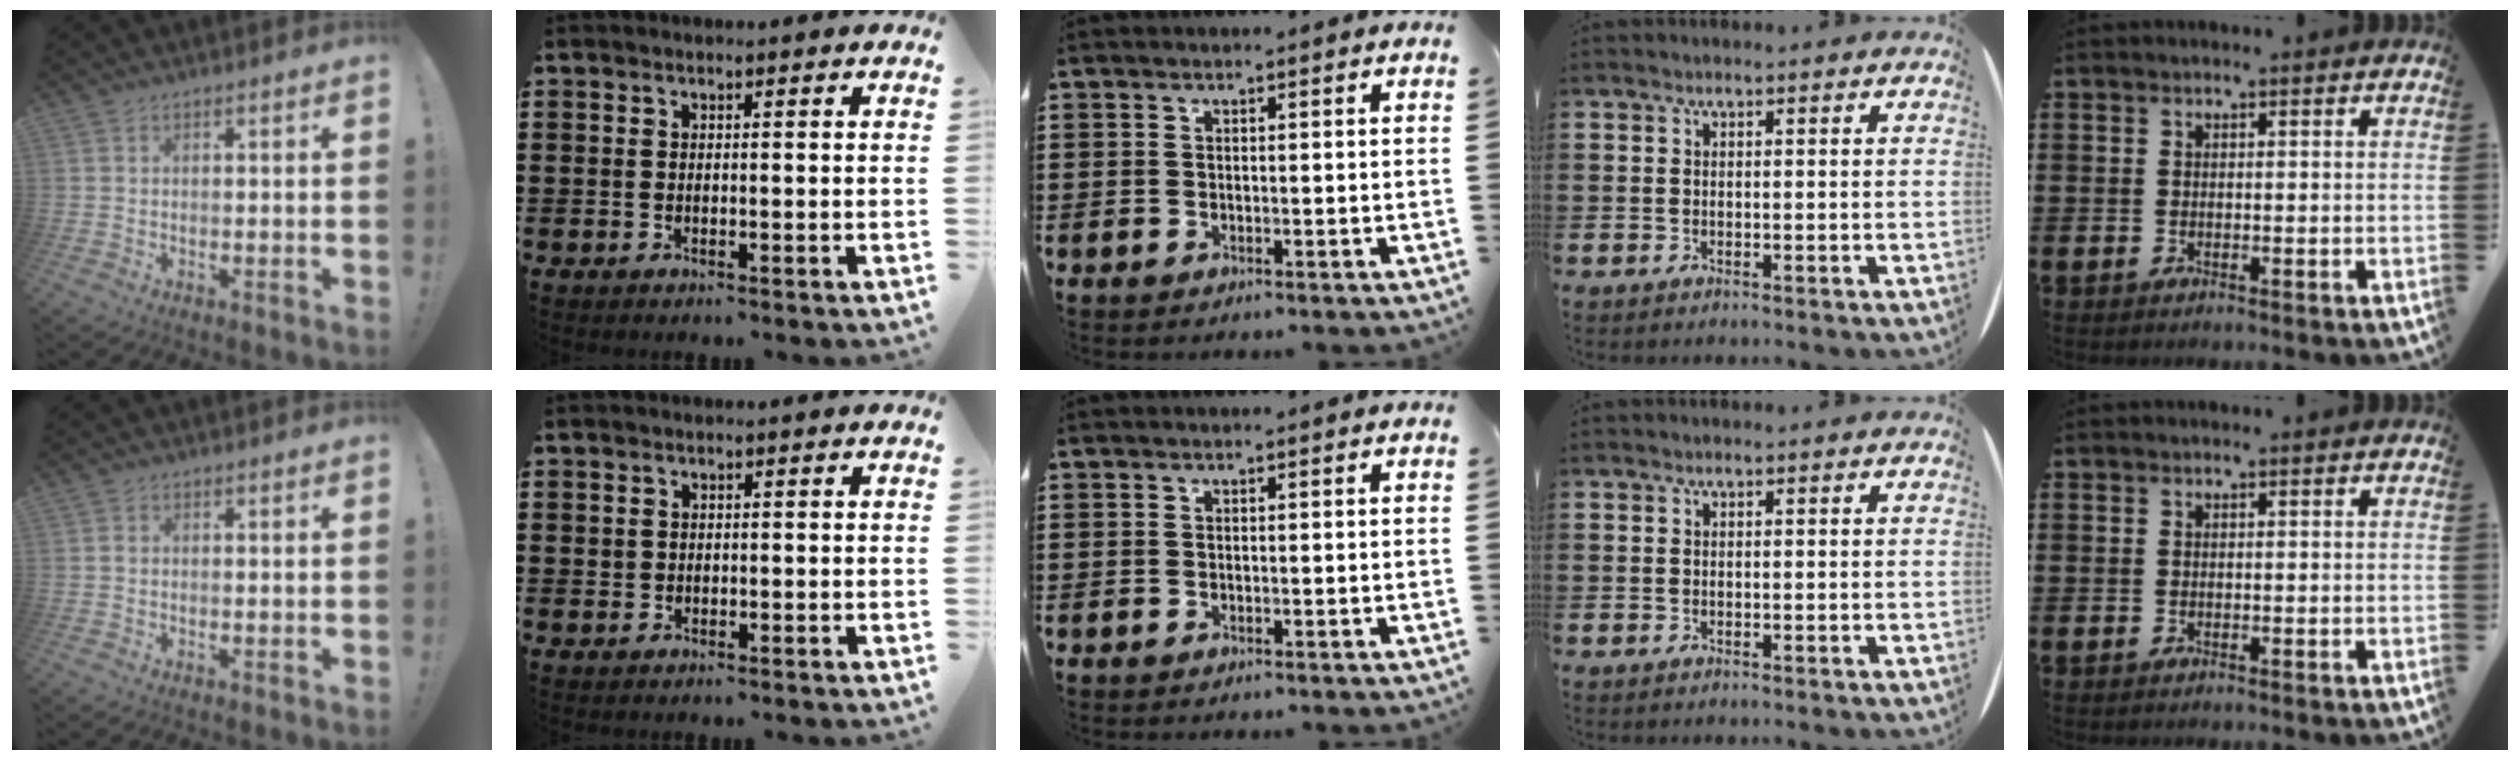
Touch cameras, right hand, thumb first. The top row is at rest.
{"thumb": {"total": 0.6, "force": [0.1, 0.4, 0.4], "torque": [0.000, 0.001, -0.001]}, "index": {"total": 0.7, "force": [0.1, 0.7, 0.1], "torque": [-0.004, 0.006, 0.001]}}